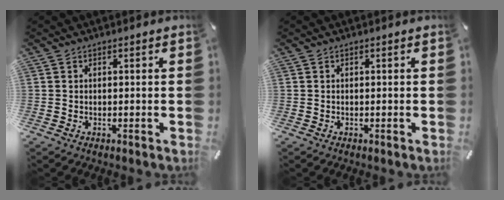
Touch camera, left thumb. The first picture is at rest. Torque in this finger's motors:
{"motor_torque": [0.00, 0.00, 0.01, -0.01, 0.00]}